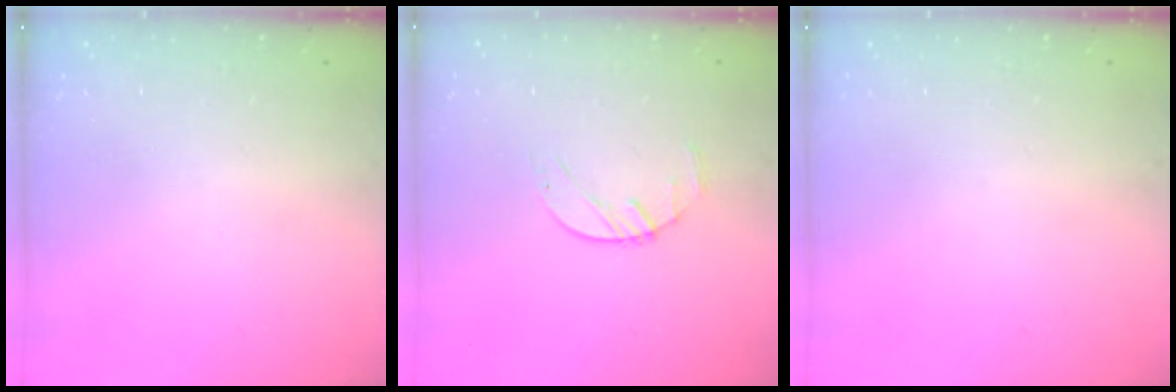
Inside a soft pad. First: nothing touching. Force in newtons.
{"total": 1.9, "press": 1.9, "slide": 0.3}
{"total": 0.0}